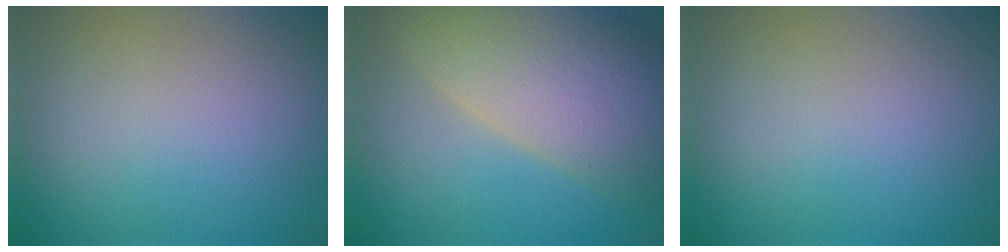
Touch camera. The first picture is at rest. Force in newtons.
{"total": 13.0, "press": 13.0, "slide": 1.0}
{"total": 0.0}